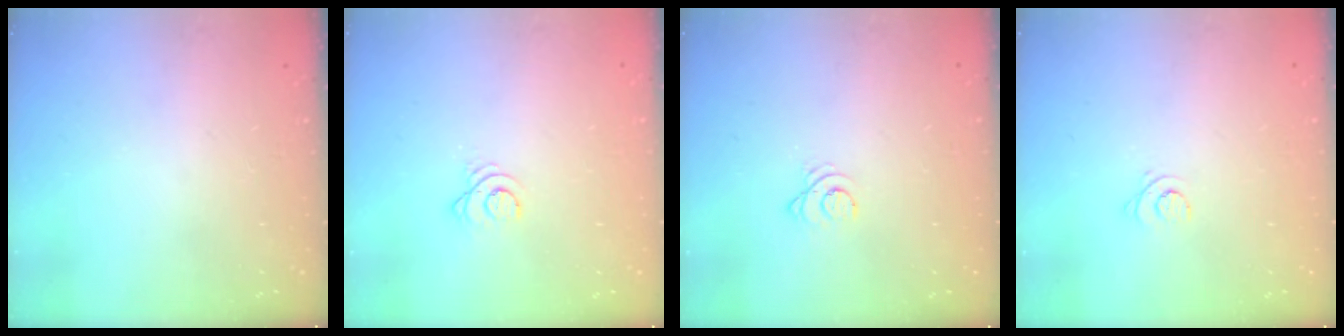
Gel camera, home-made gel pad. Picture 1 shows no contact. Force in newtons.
{"total": 2.7, "press": 2.7, "slide": 0.3}
{"total": 2.5, "press": 2.5, "slide": 0.3}
{"total": 2.5, "press": 2.5, "slide": 0.3}